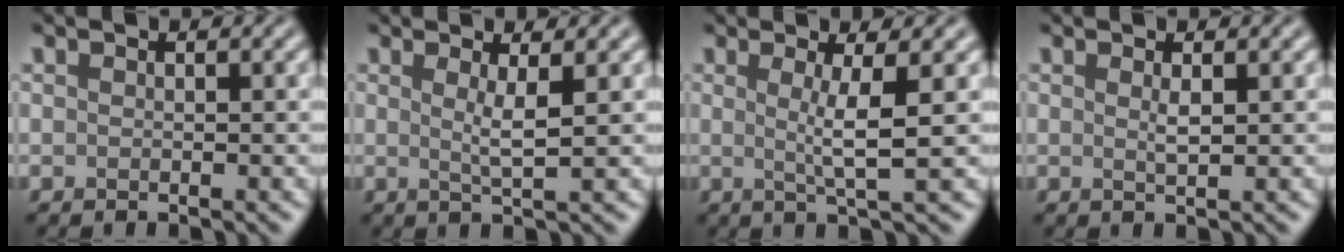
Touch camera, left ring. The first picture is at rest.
{"total": 2.3, "force": [0.6, 0.4, 2.1], "torque": [-0.036, -0.005, 0.006]}
{"total": 3.4, "force": [0.5, 0.5, 3.3], "torque": [-0.056, -0.005, 0.007]}
{"total": 1.0, "force": [0.4, 0.1, 0.9], "torque": [-0.016, 0.000, 0.005]}